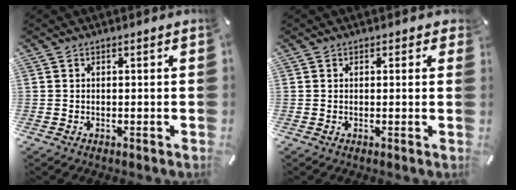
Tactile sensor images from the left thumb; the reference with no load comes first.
{"total": 0.9, "force": [0.4, 0.7, 0.4], "torque": [0.008, -0.001, 0.002]}